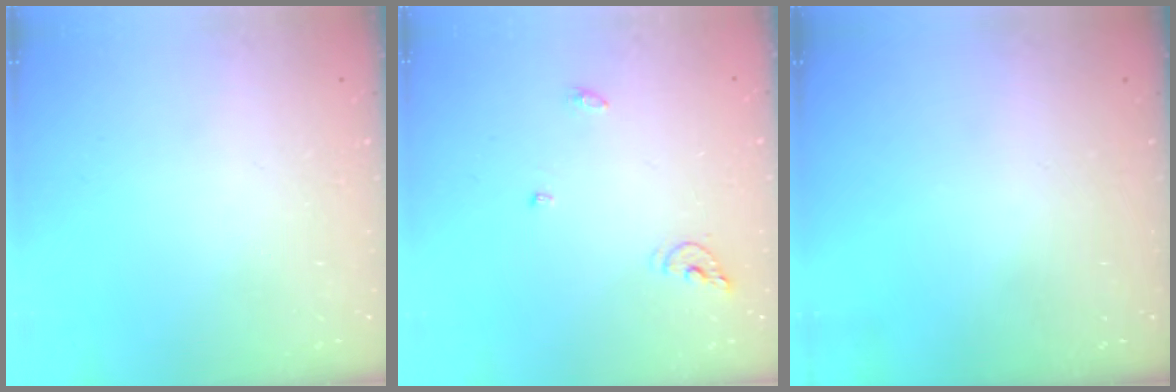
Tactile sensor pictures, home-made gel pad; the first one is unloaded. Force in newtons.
{"total": 6.2, "press": 6.2, "slide": 0.4}
{"total": 0.0}